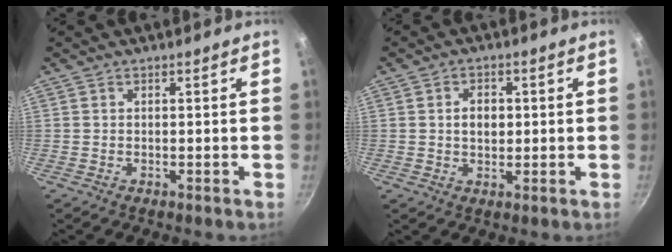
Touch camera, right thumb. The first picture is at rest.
{"total": 4.1, "force": [0.4, 3.0, 2.7], "torque": [-0.027, 0.003, 0.005]}